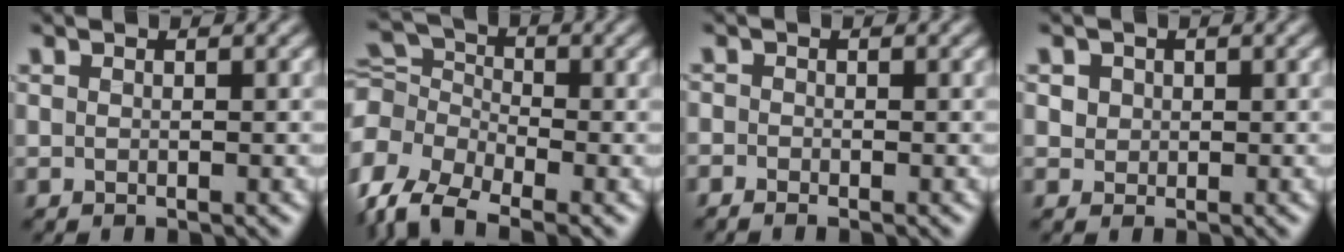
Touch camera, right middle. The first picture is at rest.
{"total": 8.1, "force": [-4.6, 4.7, 4.7], "torque": [-0.109, 0.004, -0.110]}
{"total": 0.7, "force": [-0.6, 0.2, 0.3], "torque": [-0.008, -0.006, -0.013]}
{"total": 1.1, "force": [0.4, 1.0, -0.1], "torque": [-0.003, -0.005, 0.006]}